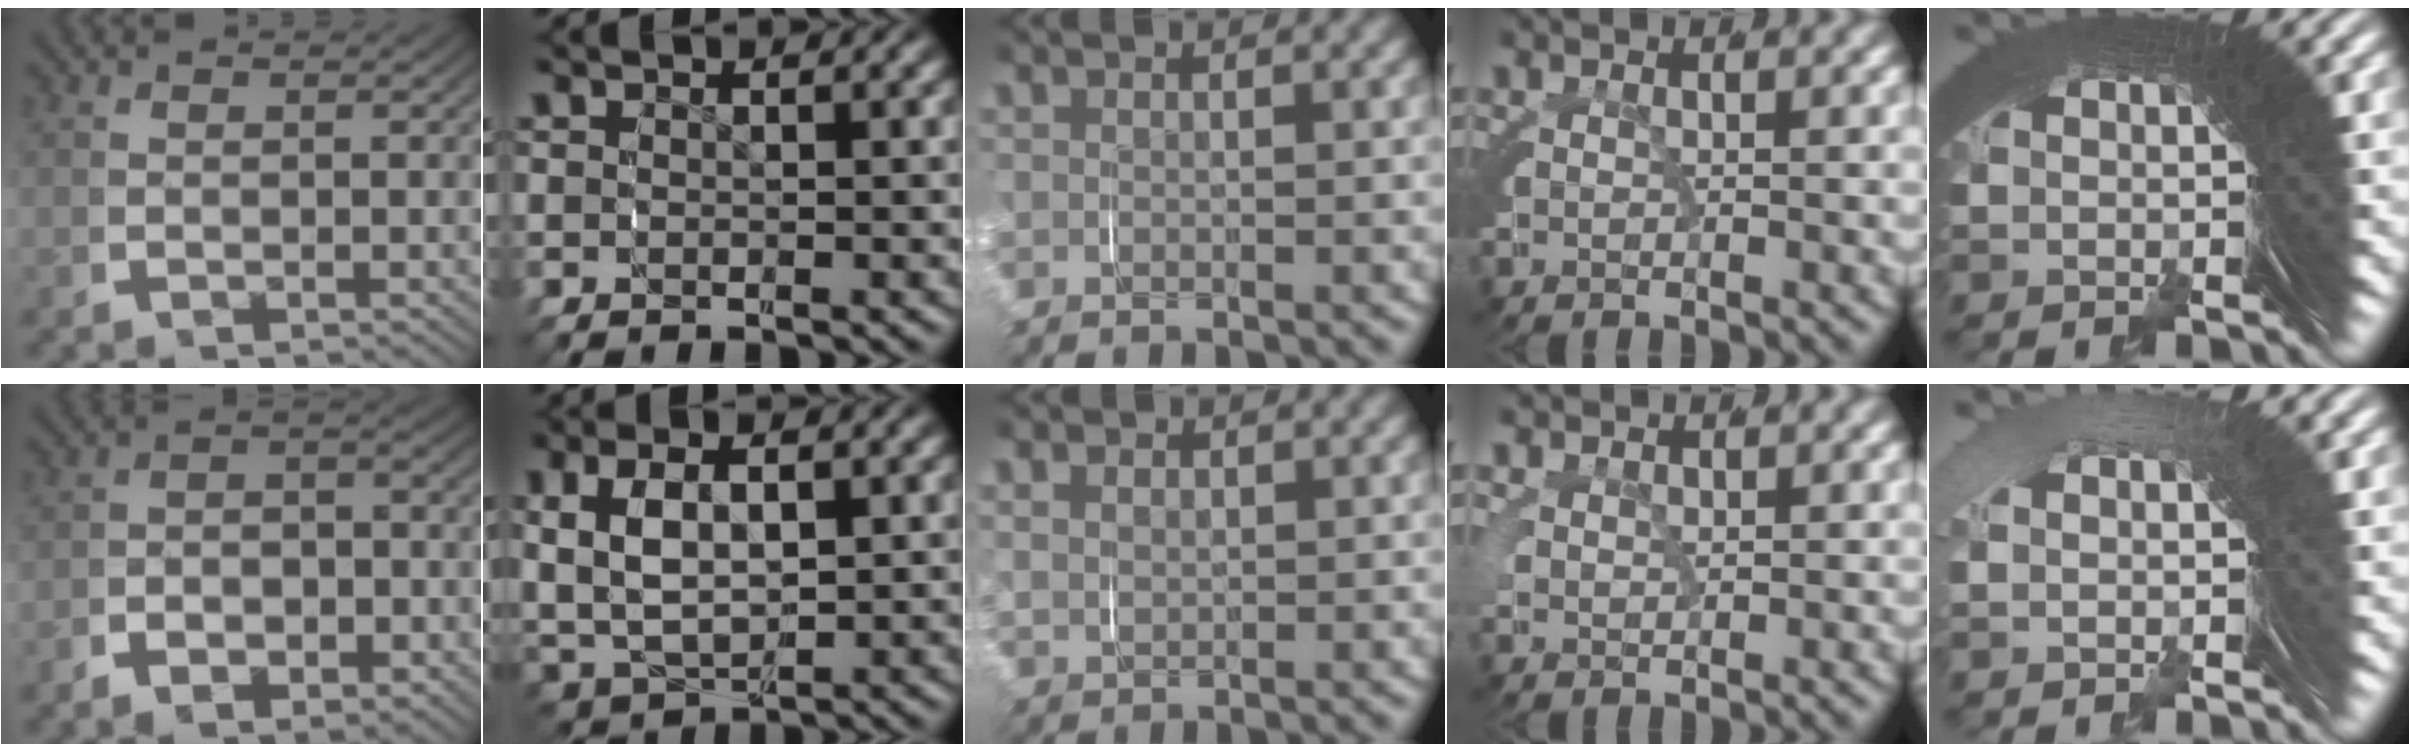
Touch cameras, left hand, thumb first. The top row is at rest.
{"thumb": {"total": 3.4, "force": [-1.4, 2.2, 2.2], "torque": [-0.019, -0.002, -0.031]}, "index": {"total": 7.5, "force": [0.7, 5.7, 4.9], "torque": [-0.124, -0.015, 0.024]}, "middle": {"total": 1.8, "force": [1.0, 1.3, 0.7], "torque": [-0.021, -0.003, 0.024]}, "ring": {"total": 1.7, "force": [1.3, 0.7, 0.7], "torque": [-0.016, 0.001, 0.028]}, "little": {"total": 1.0, "force": [0.7, -0.2, 0.8], "torque": [-0.011, 0.015, 0.015]}}